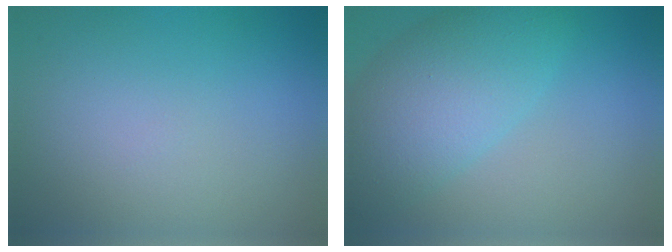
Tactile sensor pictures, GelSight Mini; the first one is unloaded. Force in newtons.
{"total": 6.5, "press": 6.5, "slide": 0.2}